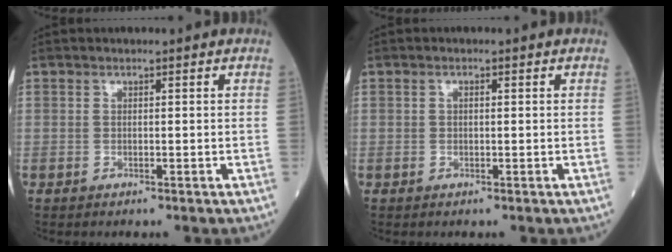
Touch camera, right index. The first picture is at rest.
{"total": 0.7, "force": [0.1, 0.3, 0.6], "torque": [-0.010, 0.002, 0.000]}